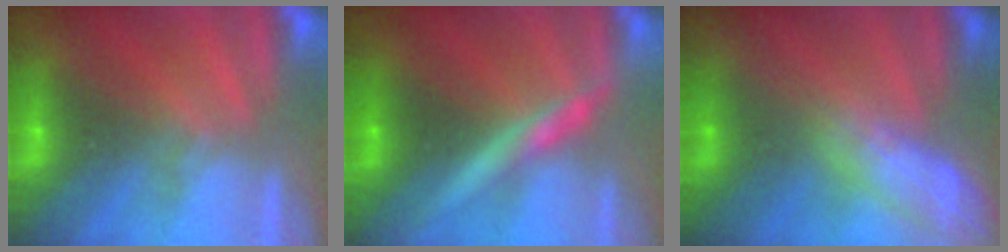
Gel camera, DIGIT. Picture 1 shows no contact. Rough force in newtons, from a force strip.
{"total": 2.9}
{"total": 2.5}